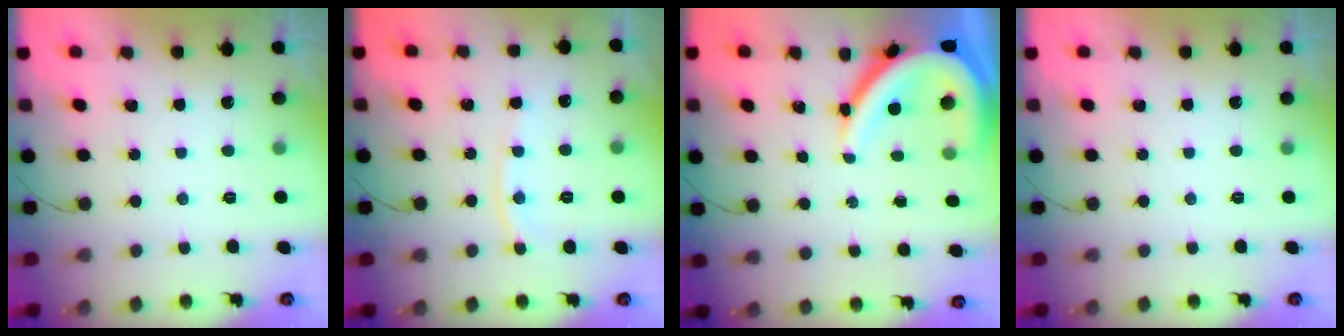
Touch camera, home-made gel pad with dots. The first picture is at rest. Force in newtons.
{"total": 6.7, "press": 6.7, "slide": 1.0}
{"total": 13.6, "press": 13.6, "slide": 1.5}
{"total": 0.0}